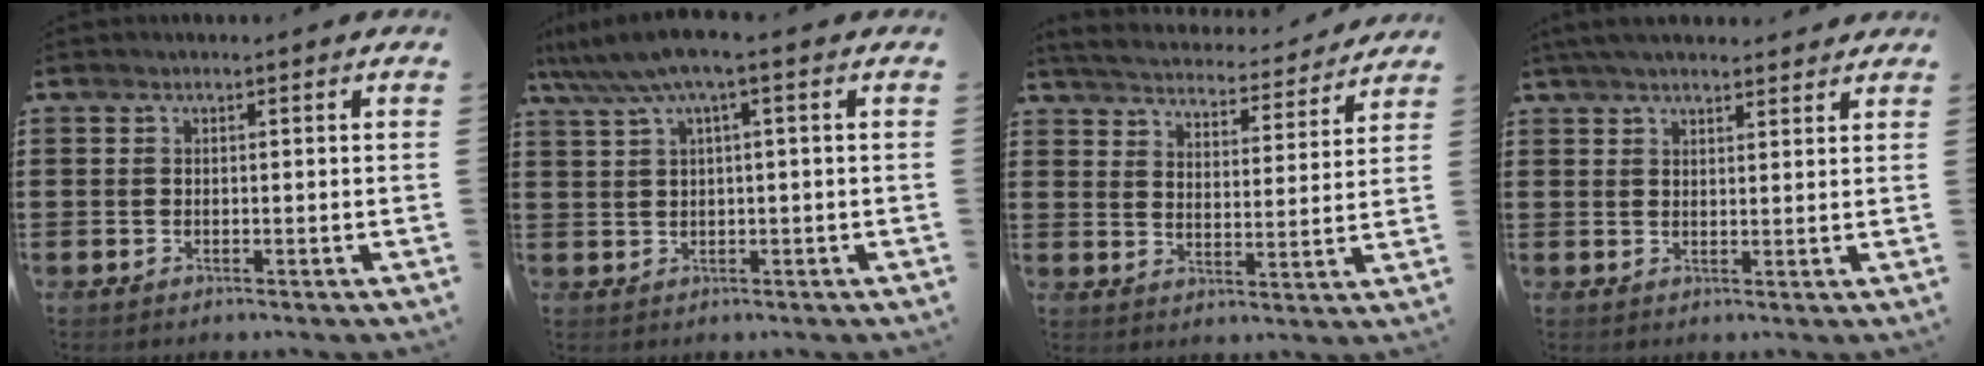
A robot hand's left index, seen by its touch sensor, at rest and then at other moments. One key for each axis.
{"total": 4.3, "fx": 1.4, "fy": 0.2, "fz": 4.0, "tx": -0.087, "ty": -0.008, "tz": 0.020}
{"total": 4.7, "fx": 4.7, "fy": 0.0, "fz": 0.6, "tx": -0.039, "ty": -0.036, "tz": 0.077}
{"total": 4.0, "fx": 3.6, "fy": 0.6, "fz": 1.5, "tx": -0.039, "ty": -0.001, "tz": 0.068}